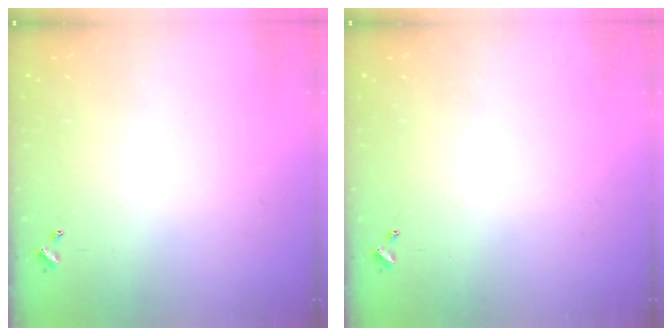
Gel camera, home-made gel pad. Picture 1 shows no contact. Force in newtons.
{"total": 0.0}